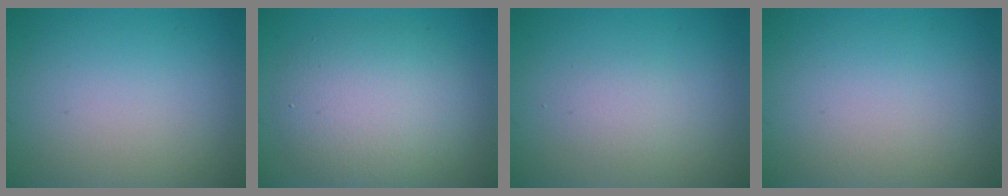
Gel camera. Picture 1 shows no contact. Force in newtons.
{"total": 6.0, "press": 6.0, "slide": 0.4}
{"total": 1.3, "press": 1.3, "slide": 0.1}
{"total": 0.0}